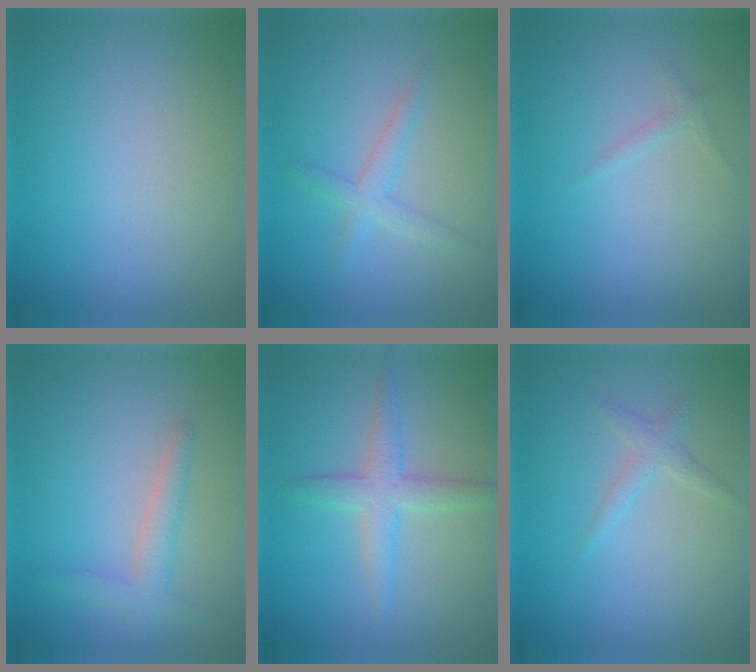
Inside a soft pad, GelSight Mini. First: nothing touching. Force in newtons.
{"total": 2.0, "press": 2.0, "slide": 0.1}
{"total": 0.6, "press": 0.6, "slide": 0.1}
{"total": 2.3, "press": 2.3, "slide": 0.1}
{"total": 3.0, "press": 3.0, "slide": 0.1}
{"total": 1.3, "press": 1.3, "slide": 0.1}